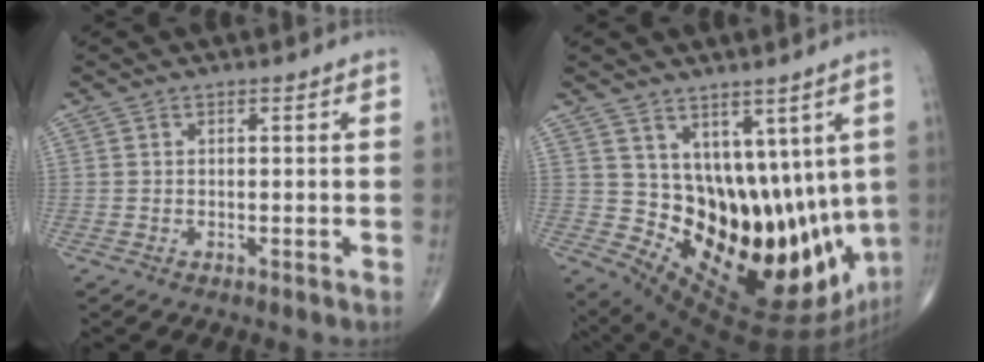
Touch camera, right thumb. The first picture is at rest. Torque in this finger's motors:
{"motor_torque": [-0.79, 2.99, 0.90, 0.14, 0.15]}